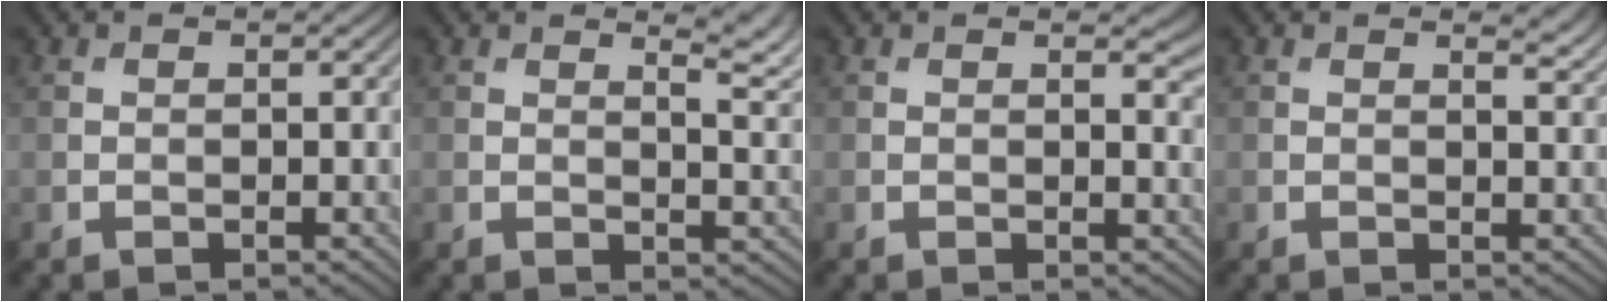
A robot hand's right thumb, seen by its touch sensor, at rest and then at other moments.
{"total": 4.3, "force": [2.8, 1.1, 3.2], "torque": [-0.048, 0.001, 0.048]}
{"total": 2.4, "force": [1.0, 0.6, 2.1], "torque": [-0.028, -0.004, 0.016]}
{"total": 1.7, "force": [1.4, 0.4, 1.0], "torque": [-0.011, -0.007, 0.022]}